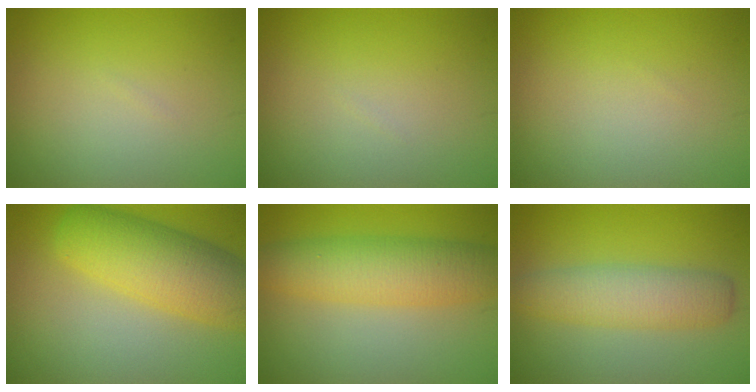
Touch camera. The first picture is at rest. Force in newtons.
{"total": 0.0}
{"total": 0.0}
{"total": 7.9, "press": 7.9, "slide": 0.2}
{"total": 6.2, "press": 6.2, "slide": 0.3}
{"total": 4.7, "press": 4.7, "slide": 0.3}